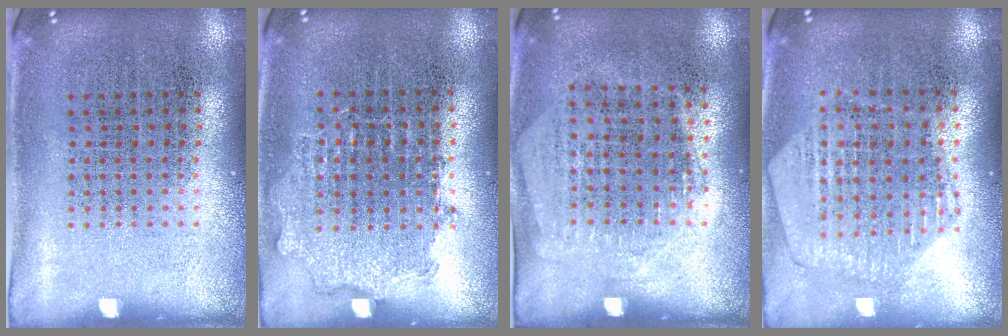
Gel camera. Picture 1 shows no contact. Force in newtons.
{"total": 0.9, "press": 0.9, "slide": 0.3}
{"total": 1.3, "press": 1.1, "slide": 0.6}
{"total": 0.9, "press": 0.8, "slide": 0.1}